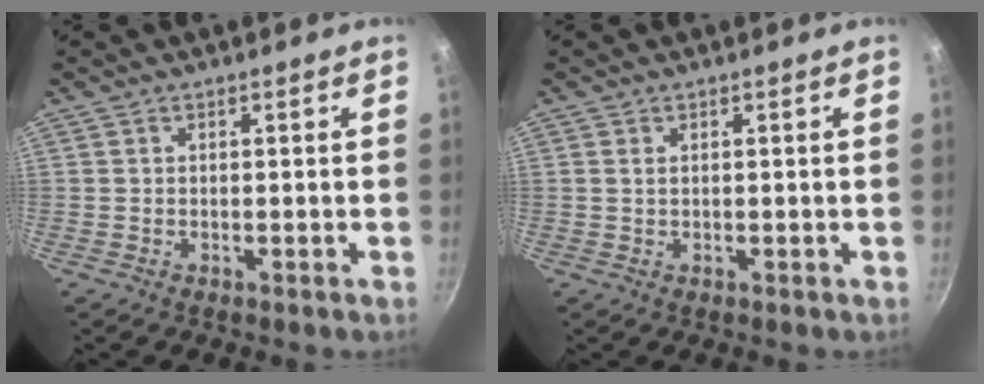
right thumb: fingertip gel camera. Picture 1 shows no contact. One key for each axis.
{"total": 0.8, "fx": 0.2, "fy": 0.4, "fz": 0.6, "tx": -0.011, "ty": 0.000, "tz": 0.004}